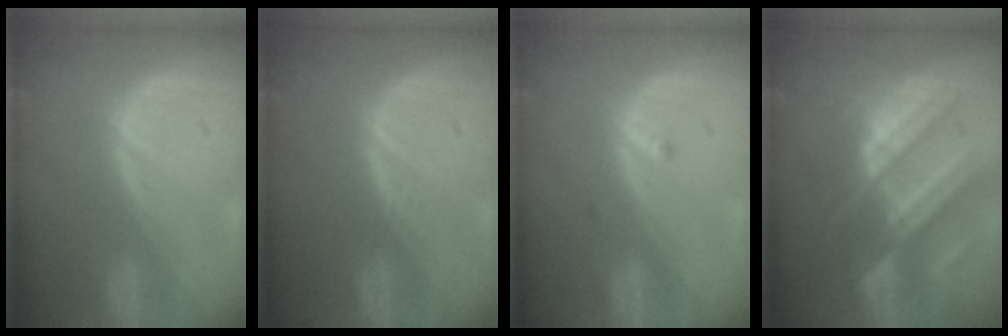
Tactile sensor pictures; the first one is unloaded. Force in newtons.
{"total": 0.6, "press": 0.6, "slide": 0.0}
{"total": 1.3, "press": 1.1, "slide": 0.7}
{"total": 10.5, "press": 9.3, "slide": 4.9}